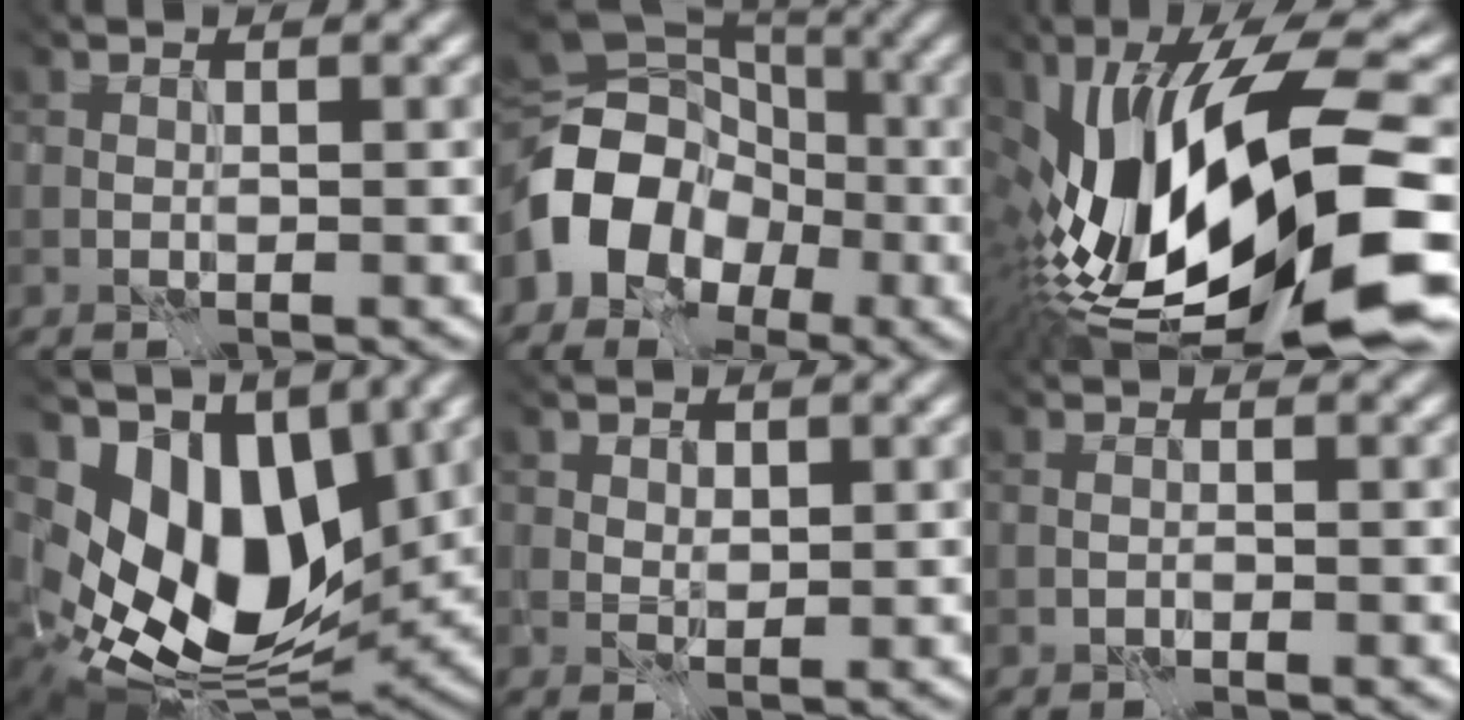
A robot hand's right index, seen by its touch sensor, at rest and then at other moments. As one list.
[{"total": 9.1, "force": [-5.3, 6.4, 3.8], "torque": [-0.067, -0.021, -0.080]}, {"total": 15.8, "force": [-6.4, 4.0, 13.8], "torque": [-0.256, -0.018, -0.086]}, {"total": 12.5, "force": [0.9, 7.8, 9.8], "torque": [-0.200, -0.017, 0.047]}, {"total": 1.0, "force": [-0.7, -0.3, -0.6], "torque": [0.005, -0.022, 0.011]}, {"total": 0.8, "force": [-0.5, 0.4, 0.5], "torque": [0.009, 0.008, -0.021]}]